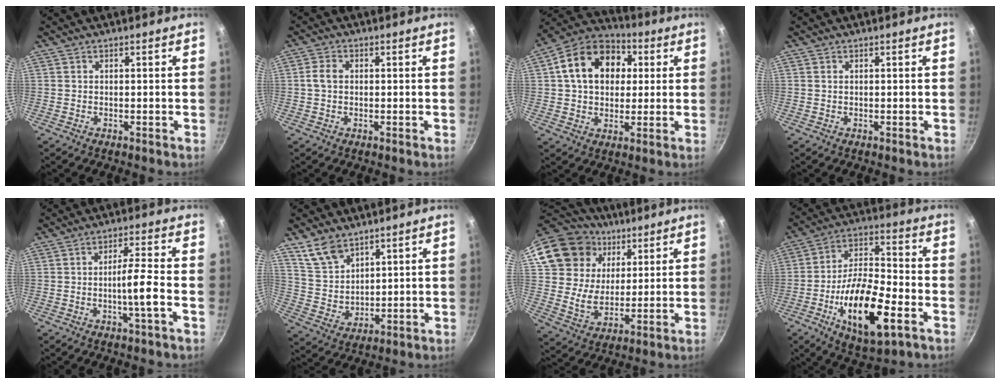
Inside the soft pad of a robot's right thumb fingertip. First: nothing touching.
{"total": 3.0, "force": [0.2, 2.3, 2.0], "torque": [-0.039, 0.010, -0.001]}
{"total": 16.9, "force": [3.8, 12.6, 10.6], "torque": [-0.154, 0.025, 0.049]}
{"total": 0.0}
{"total": 6.2, "force": [-1.8, -0.2, 5.9], "torque": [-0.106, 0.017, -0.033]}
{"total": 8.4, "force": [5.8, 4.9, 3.5], "torque": [-0.047, -0.027, 0.126]}
{"total": 18.9, "force": [8.8, 15.0, 7.6], "torque": [-0.132, -0.002, 0.161]}
{"total": 19.3, "force": [-6.6, 7.5, 16.5], "torque": [-0.281, 0.031, -0.116]}